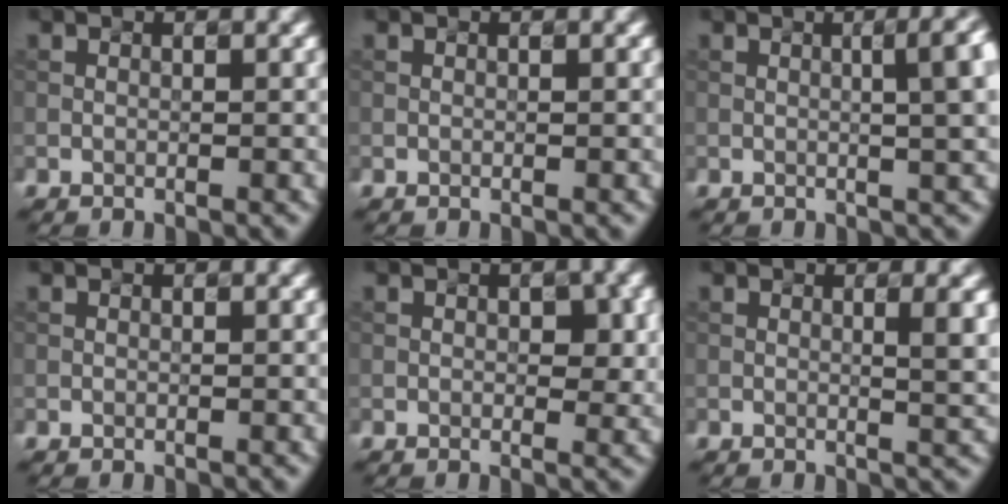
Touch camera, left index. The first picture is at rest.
{"total": 0.0}
{"total": 5.9, "force": [0.9, 2.0, 5.5], "torque": [-0.034, 0.023, 0.013]}
{"total": 0.0}
{"total": 2.4, "force": [0.2, 1.2, 2.1], "torque": [-0.025, -0.001, 0.010]}
{"total": 2.9, "force": [0.5, 0.9, 2.7], "torque": [-0.027, 0.002, 0.010]}